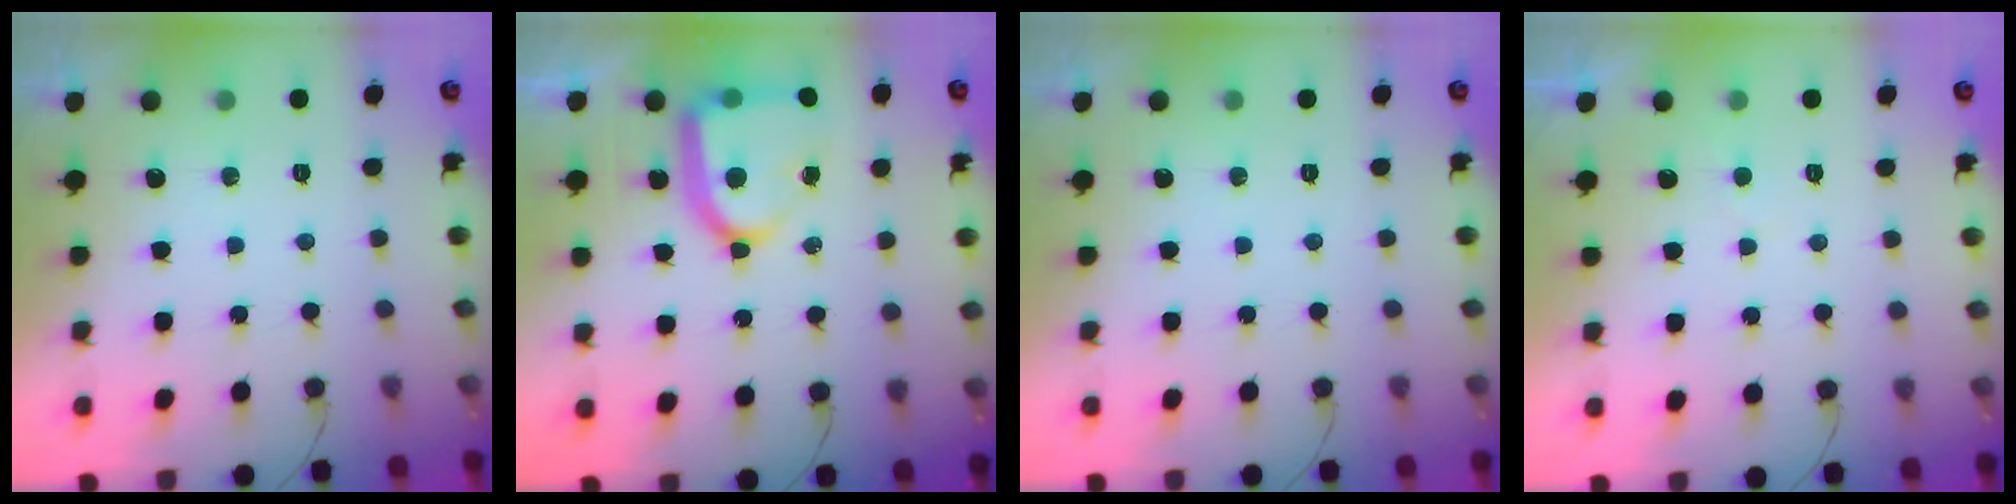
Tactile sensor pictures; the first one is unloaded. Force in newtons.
{"total": 17.2, "press": 17.1, "slide": 1.8}
{"total": 0.0}
{"total": 2.0, "press": 2.0, "slide": 0.2}